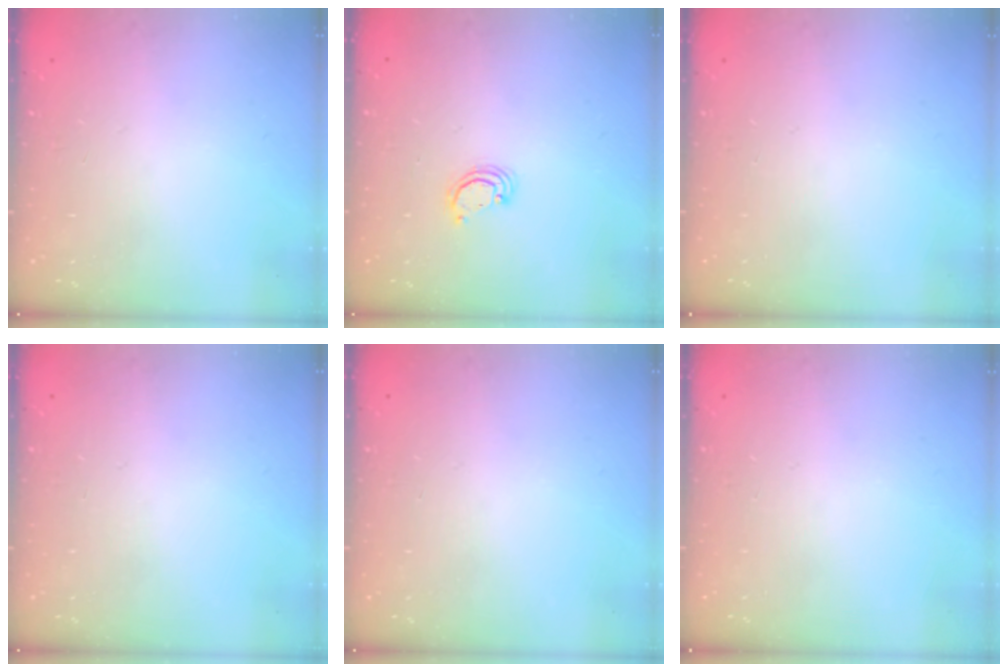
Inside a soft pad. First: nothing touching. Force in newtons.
{"total": 2.0, "press": 2.0, "slide": 0.2}
{"total": 0.0}
{"total": 0.0}
{"total": 0.0}
{"total": 0.0}